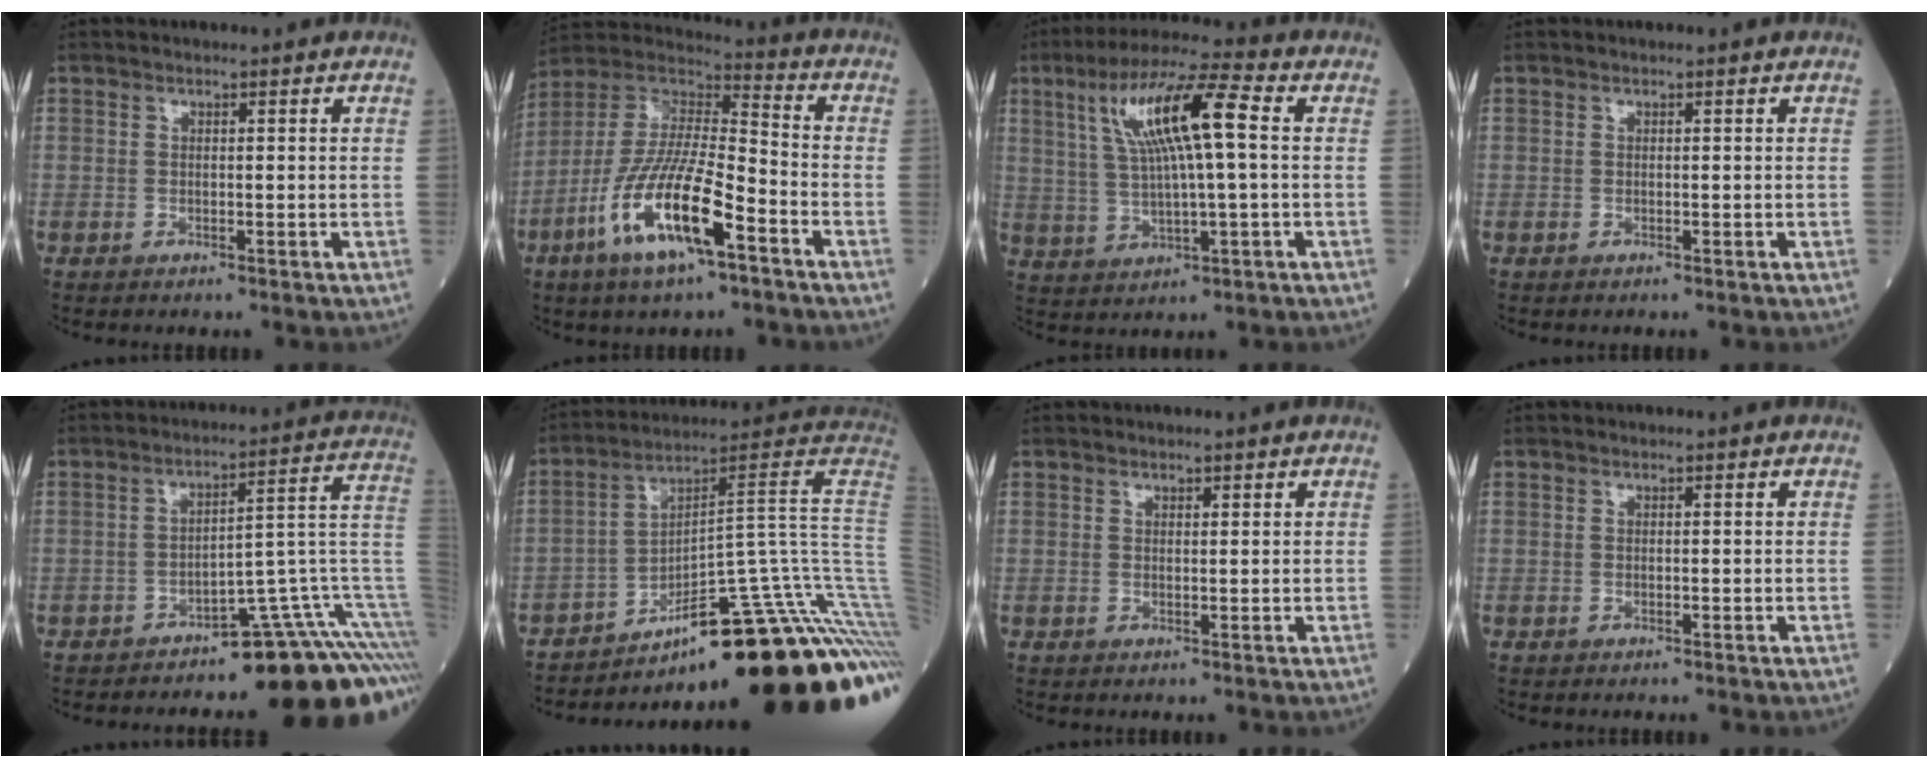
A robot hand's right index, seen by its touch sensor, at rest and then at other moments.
{"total": 18.1, "force": [-8.2, 4.0, 15.6], "torque": [-0.331, -0.017, -0.151]}
{"total": 13.7, "force": [3.0, 2.2, 13.2], "torque": [-0.254, 0.029, 0.054]}
{"total": 0.0}
{"total": 17.4, "force": [-12.6, 2.1, 11.8], "torque": [-0.080, 0.063, -0.171]}
{"total": 31.7, "force": [-20.8, 2.2, 23.8], "torque": [-0.200, 0.005, -0.296]}
{"total": 1.0, "force": [0.5, 0.6, 0.6], "torque": [-0.017, 0.005, 0.012]}
{"total": 0.0}